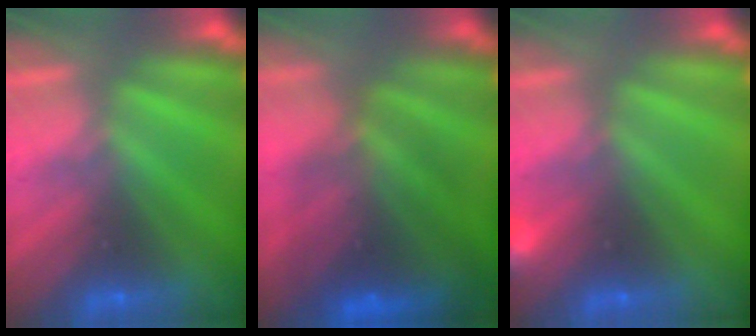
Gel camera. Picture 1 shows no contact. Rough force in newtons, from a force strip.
{"total": 7.5}
{"total": 3.2}